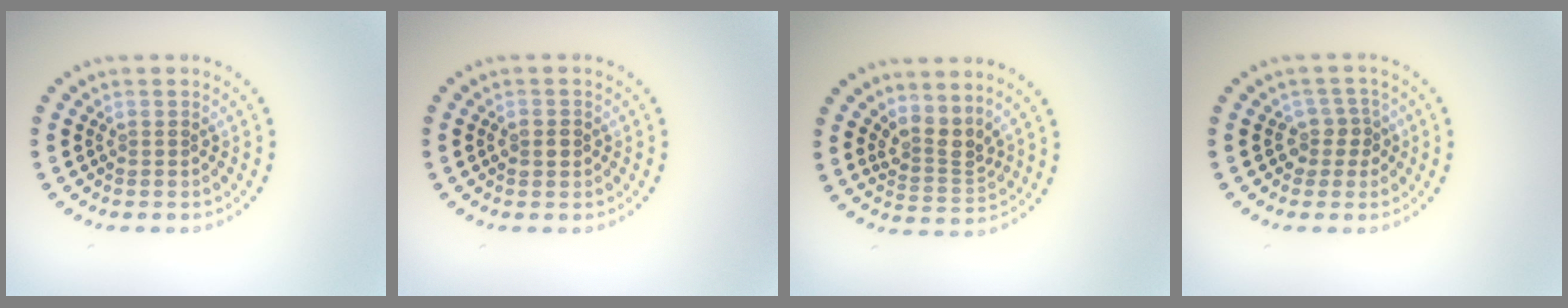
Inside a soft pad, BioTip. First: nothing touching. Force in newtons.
{"total": 1.7, "press": 1.7, "slide": 0.1}
{"total": 2.8, "press": 2.1, "slide": 1.9}
{"total": 2.1, "press": 1.7, "slide": 1.2}